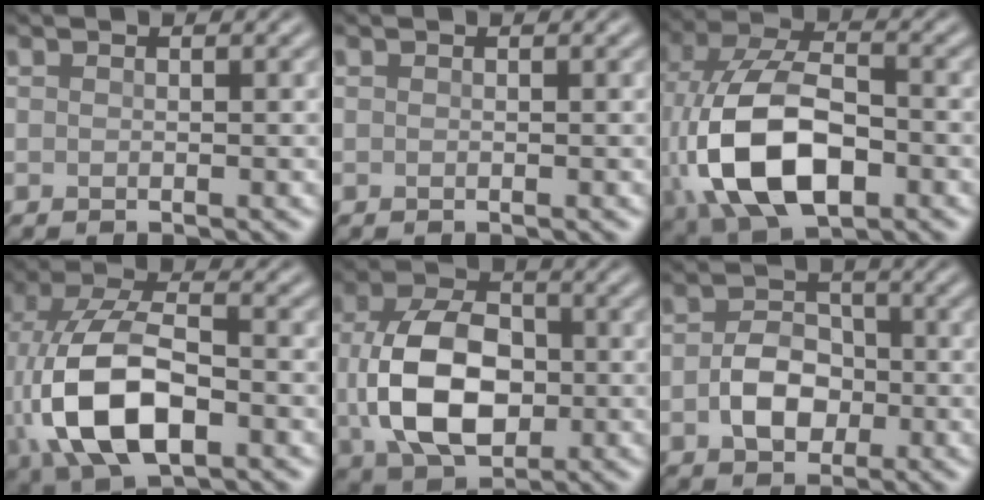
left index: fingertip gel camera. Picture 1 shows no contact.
{"total": 0.0}
{"total": 12.3, "force": [-2.5, 7.2, 9.6], "torque": [-0.203, -0.012, -0.051]}
{"total": 11.2, "force": [-2.0, 6.2, 9.1], "torque": [-0.195, -0.007, -0.039]}
{"total": 9.5, "force": [-0.4, 6.3, 7.1], "torque": [-0.154, -0.004, -0.006]}
{"total": 4.1, "force": [-0.8, 3.1, 2.5], "torque": [-0.044, 0.004, -0.018]}